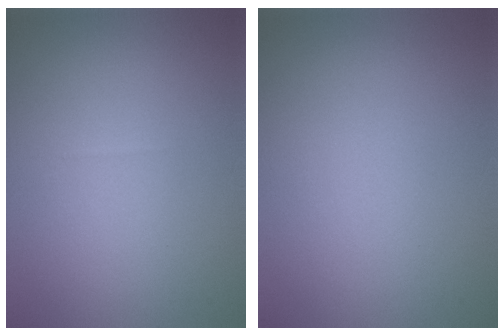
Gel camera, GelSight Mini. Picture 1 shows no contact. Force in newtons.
{"total": 0.0}